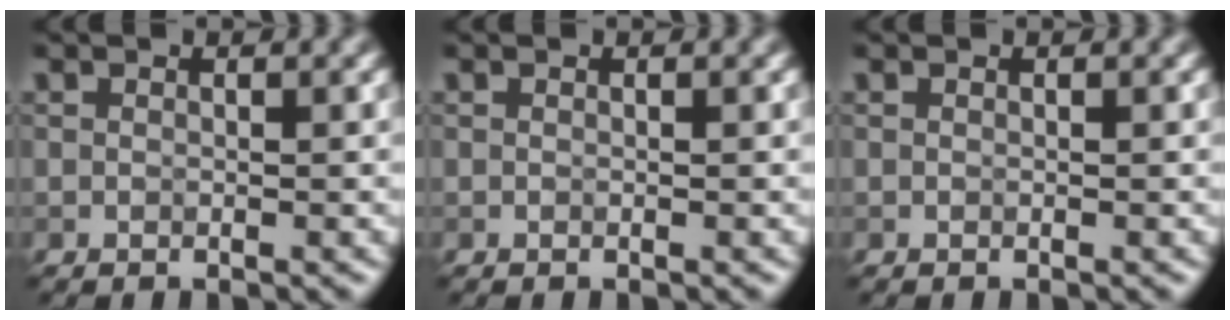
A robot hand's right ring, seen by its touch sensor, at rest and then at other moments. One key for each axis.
{"total": 0.0}
{"total": 0.0}